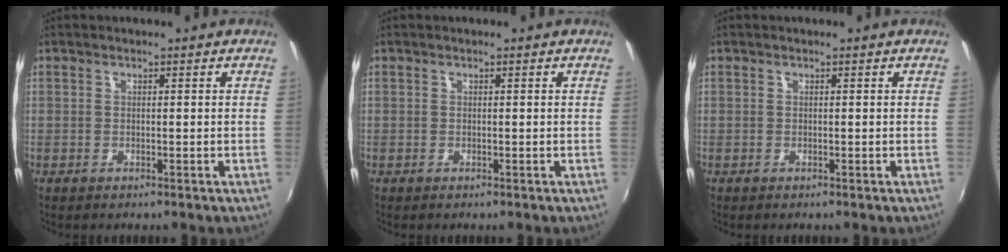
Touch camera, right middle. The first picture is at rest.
{"total": 0.0}
{"total": 0.0}